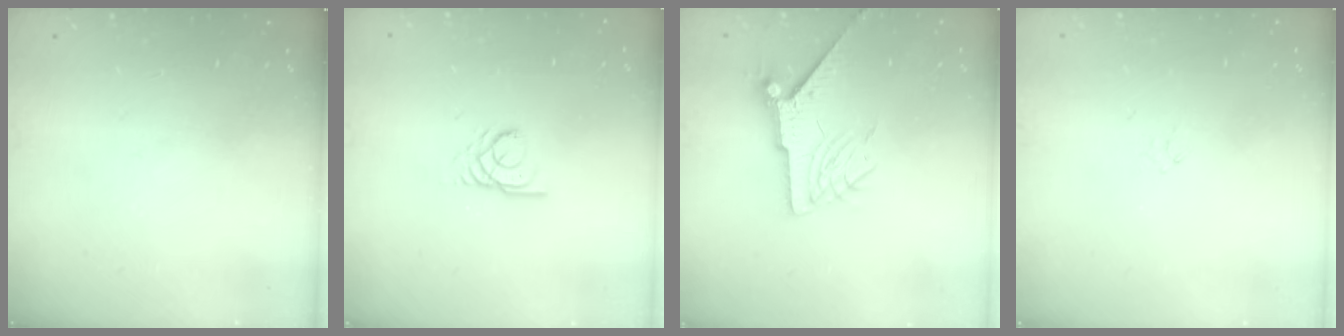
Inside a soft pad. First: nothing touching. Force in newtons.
{"total": 2.7, "press": 2.7, "slide": 0.2}
{"total": 8.0, "press": 8.0, "slide": 0.1}
{"total": 0.0}